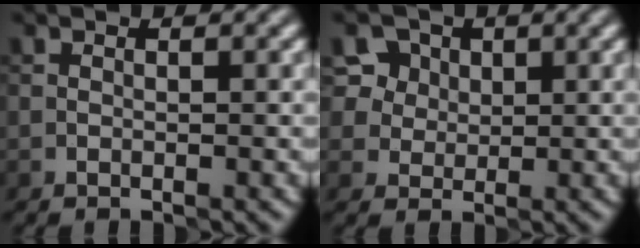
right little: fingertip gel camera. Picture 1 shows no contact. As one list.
[{"total": 8.7, "force": [4.5, 6.7, 3.4], "torque": [-0.067, 0.027, 0.063]}]